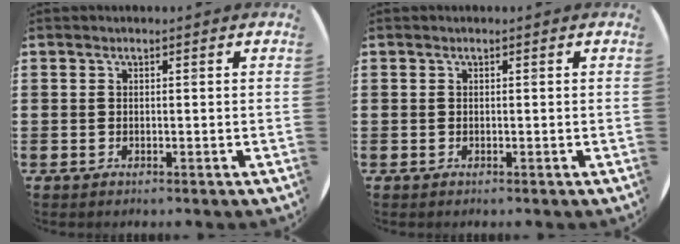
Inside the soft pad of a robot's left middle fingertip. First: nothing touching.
{"total": 0.0}